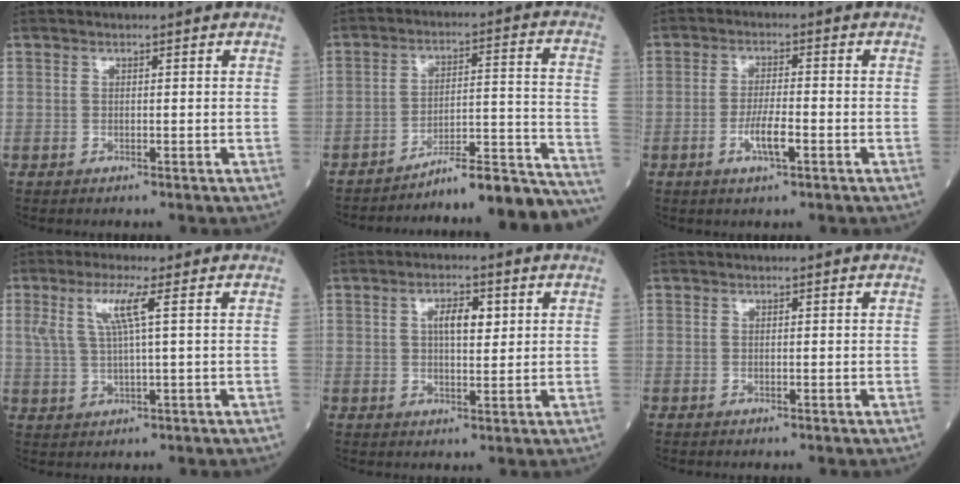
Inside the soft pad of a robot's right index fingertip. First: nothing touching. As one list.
[{"total": 17.6, "force": [-17.0, -0.6, 4.5], "torque": [-0.021, 0.040, -0.235]}, {"total": 4.5, "force": [-1.8, 0.7, 4.1], "torque": [-0.077, -0.002, -0.031]}, {"total": 5.3, "force": [1.9, -0.2, 5.0], "torque": [-0.107, 0.009, 0.042]}, {"total": 4.5, "force": [1.4, 1.7, 4.0], "torque": [-0.067, 0.006, 0.021]}, {"total": 0.0}]